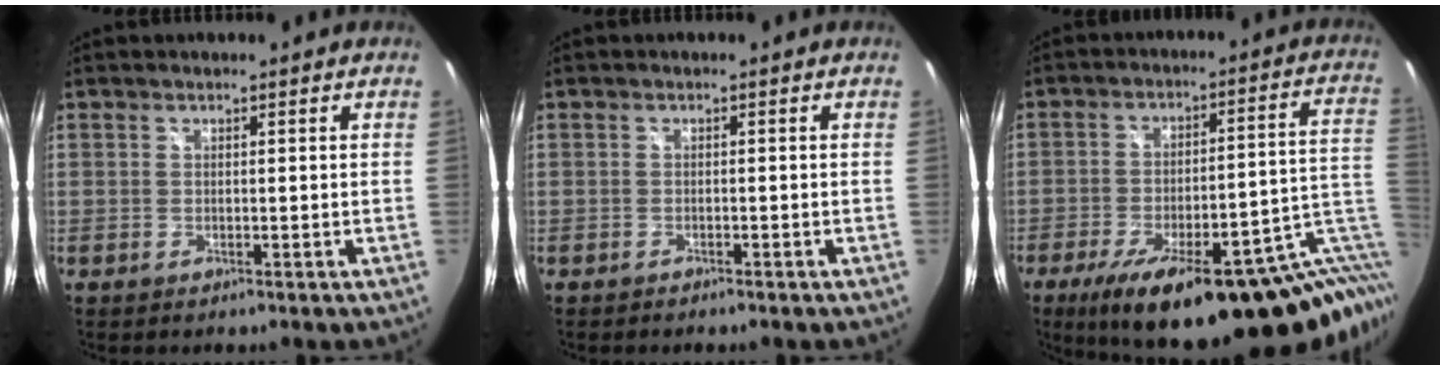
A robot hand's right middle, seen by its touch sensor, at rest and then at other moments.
{"total": 1.0, "force": [-0.9, 0.2, 0.3], "torque": [-0.009, -0.003, -0.015]}
{"total": 27.8, "force": [-16.2, 7.6, 21.3], "torque": [-0.277, -0.007, -0.209]}